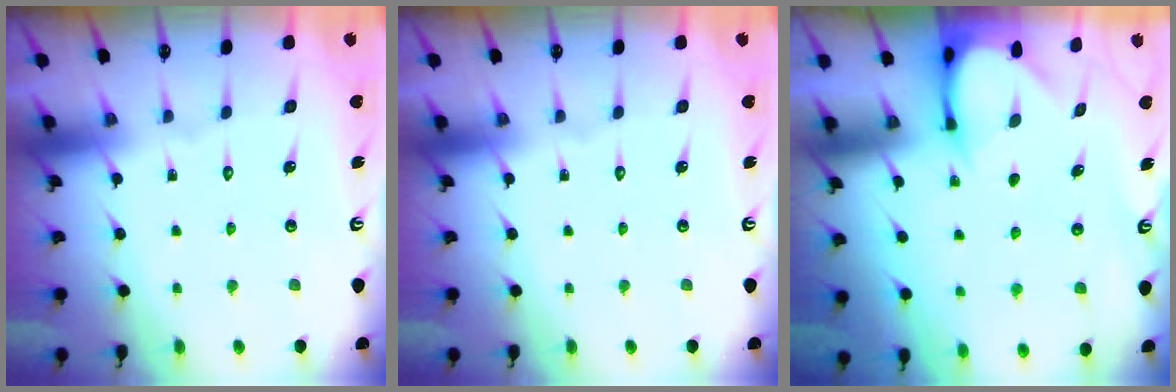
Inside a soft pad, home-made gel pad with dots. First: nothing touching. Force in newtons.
{"total": 0.0}
{"total": 3.7, "press": 3.6, "slide": 0.3}